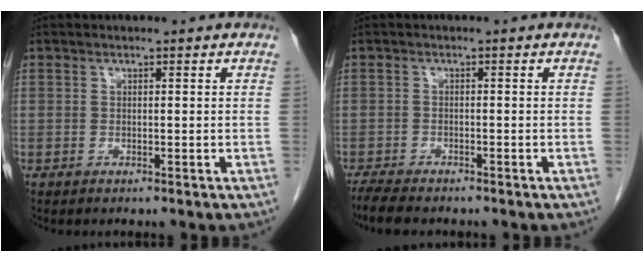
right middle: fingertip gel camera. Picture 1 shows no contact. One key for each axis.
{"total": 4.8, "fx": -4.1, "fy": 0.9, "fz": 2.2, "tx": -0.041, "ty": -0.013, "tz": -0.068}